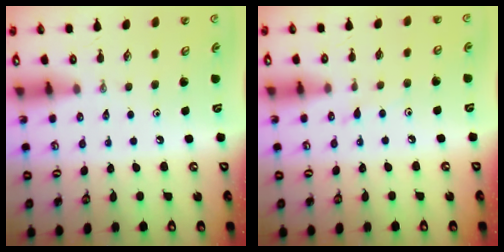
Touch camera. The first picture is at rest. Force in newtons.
{"total": 5.4, "press": 5.4, "slide": 0.7}